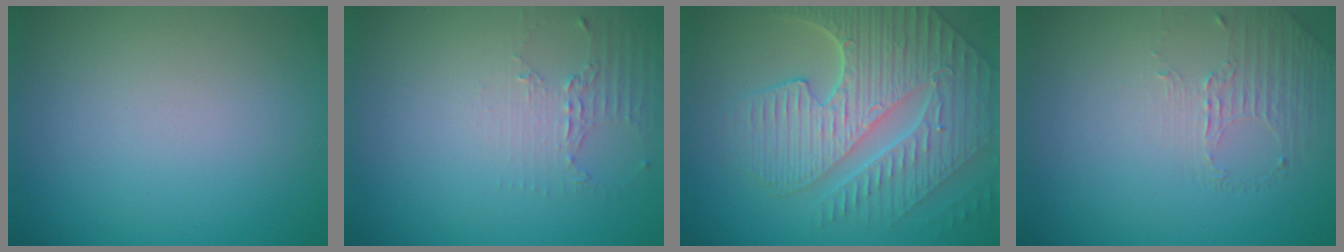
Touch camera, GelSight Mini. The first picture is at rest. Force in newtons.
{"total": 2.1, "press": 1.5, "slide": 1.5}
{"total": 9.3, "press": 6.3, "slide": 6.8}
{"total": 1.4, "press": 0.6, "slide": 1.2}